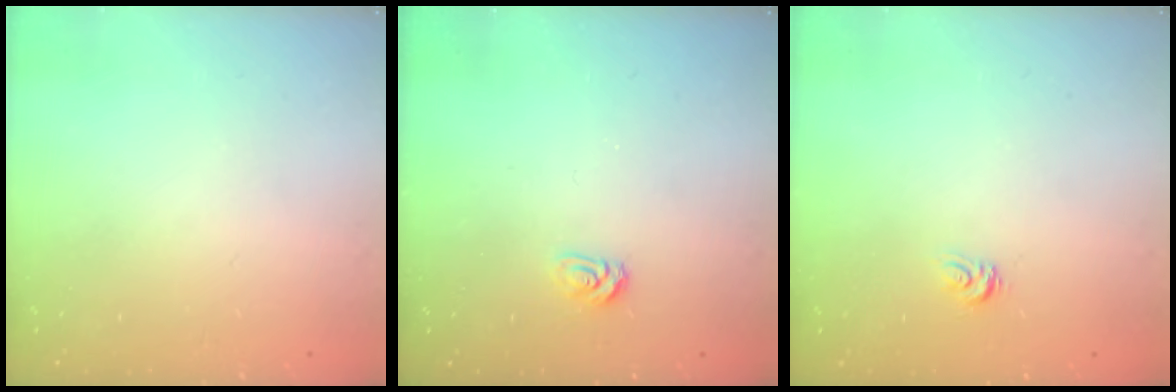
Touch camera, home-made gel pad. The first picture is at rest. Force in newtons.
{"total": 3.1, "press": 3.1, "slide": 0.3}
{"total": 3.3, "press": 3.3, "slide": 0.2}